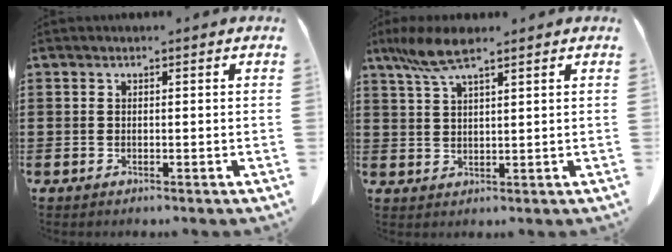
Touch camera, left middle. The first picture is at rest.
{"total": 5.9, "force": [3.9, 1.2, 4.3], "torque": [-0.100, -0.002, 0.068]}